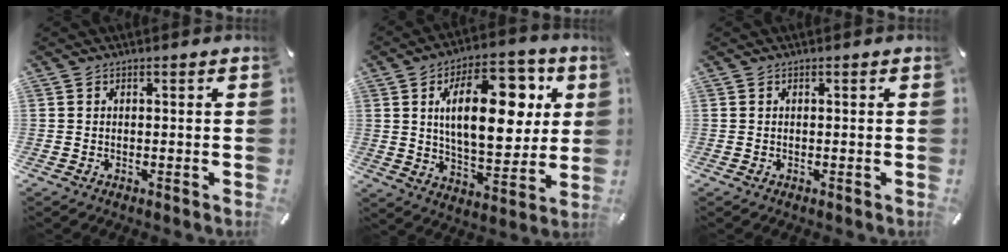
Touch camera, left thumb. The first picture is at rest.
{"total": 21.6, "force": [6.5, 11.2, 17.3], "torque": [-0.265, -0.008, 0.097]}
{"total": 0.0}